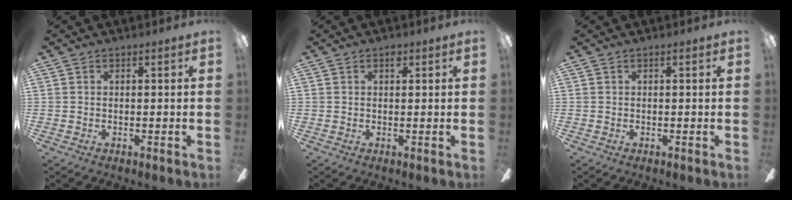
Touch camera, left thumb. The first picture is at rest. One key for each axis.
{"total": 1.4, "fx": 0.8, "fy": 0.8, "fz": 0.8, "tx": 0.000, "ty": -0.004, "tz": 0.010}
{"total": 0.0}